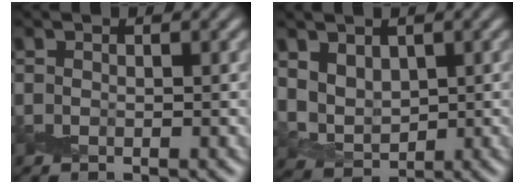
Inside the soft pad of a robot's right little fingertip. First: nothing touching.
{"total": 3.3, "force": [1.2, 2.5, 1.8], "torque": [-0.042, -0.011, 0.026]}